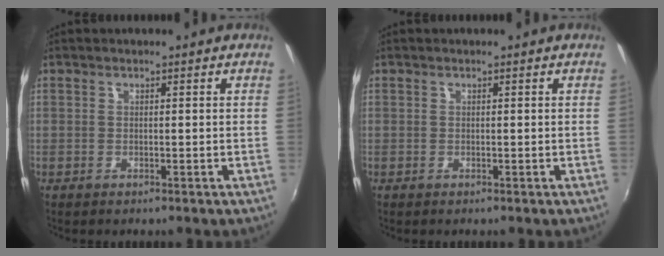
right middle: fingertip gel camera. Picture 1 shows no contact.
{"total": 0.0}